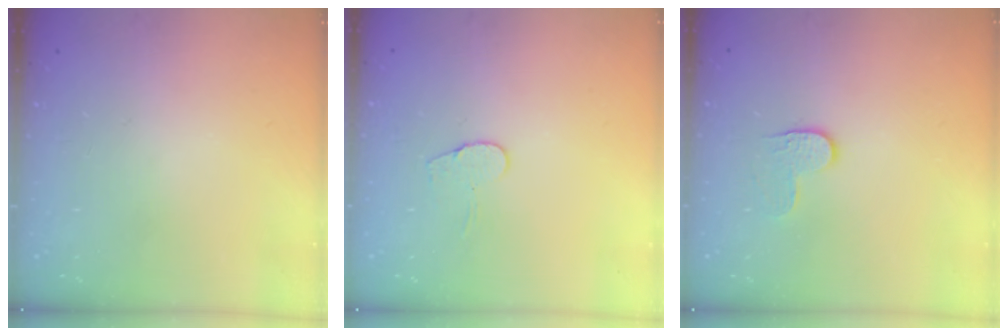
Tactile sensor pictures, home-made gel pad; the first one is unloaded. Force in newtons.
{"total": 5.6, "press": 5.6, "slide": 0.4}
{"total": 4.0, "press": 4.0, "slide": 0.5}